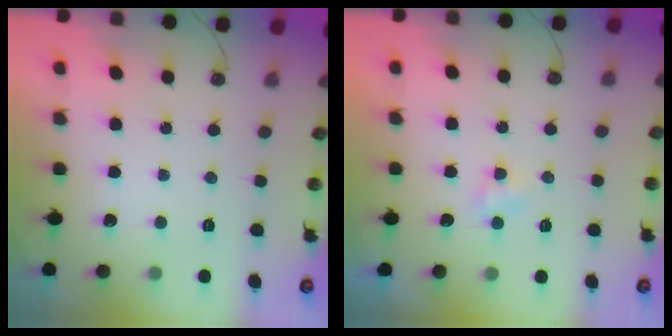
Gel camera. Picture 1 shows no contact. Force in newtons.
{"total": 2.2, "press": 2.2, "slide": 0.3}